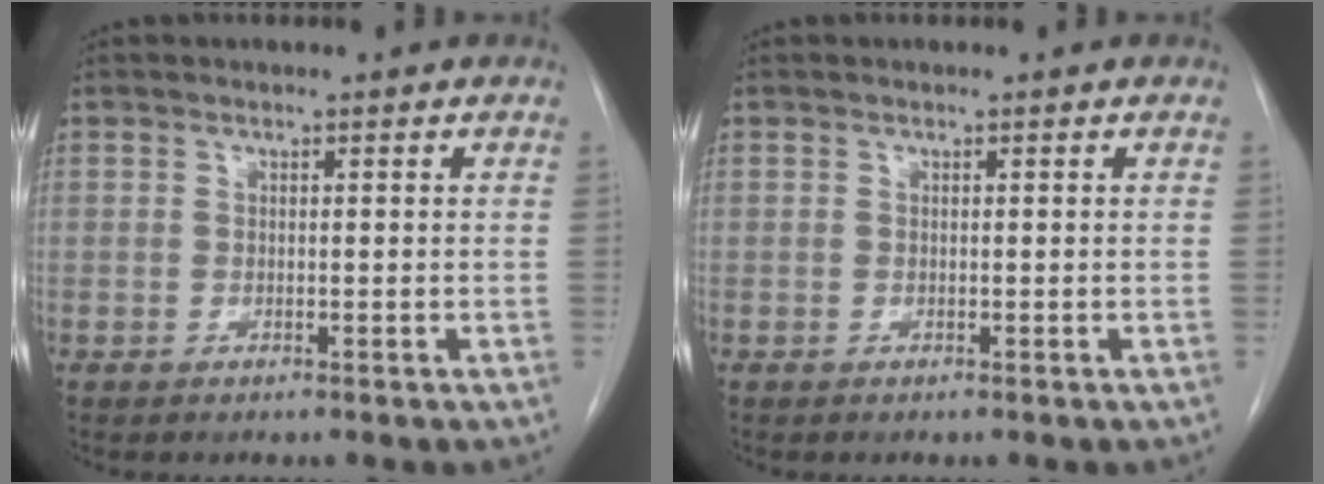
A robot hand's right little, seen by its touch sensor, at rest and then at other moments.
{"total": 0.0}